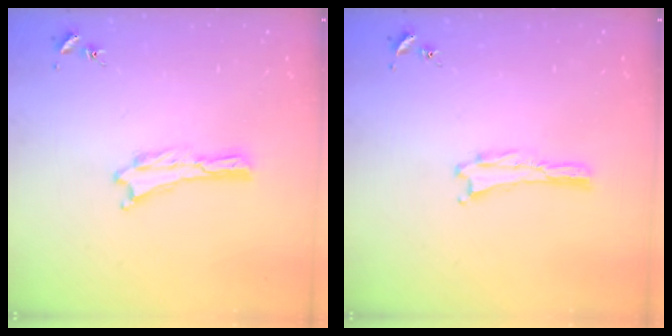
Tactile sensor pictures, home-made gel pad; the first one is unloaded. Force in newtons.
{"total": 0.0}